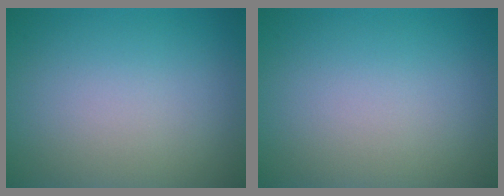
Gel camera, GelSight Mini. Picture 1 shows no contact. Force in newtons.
{"total": 0.0}